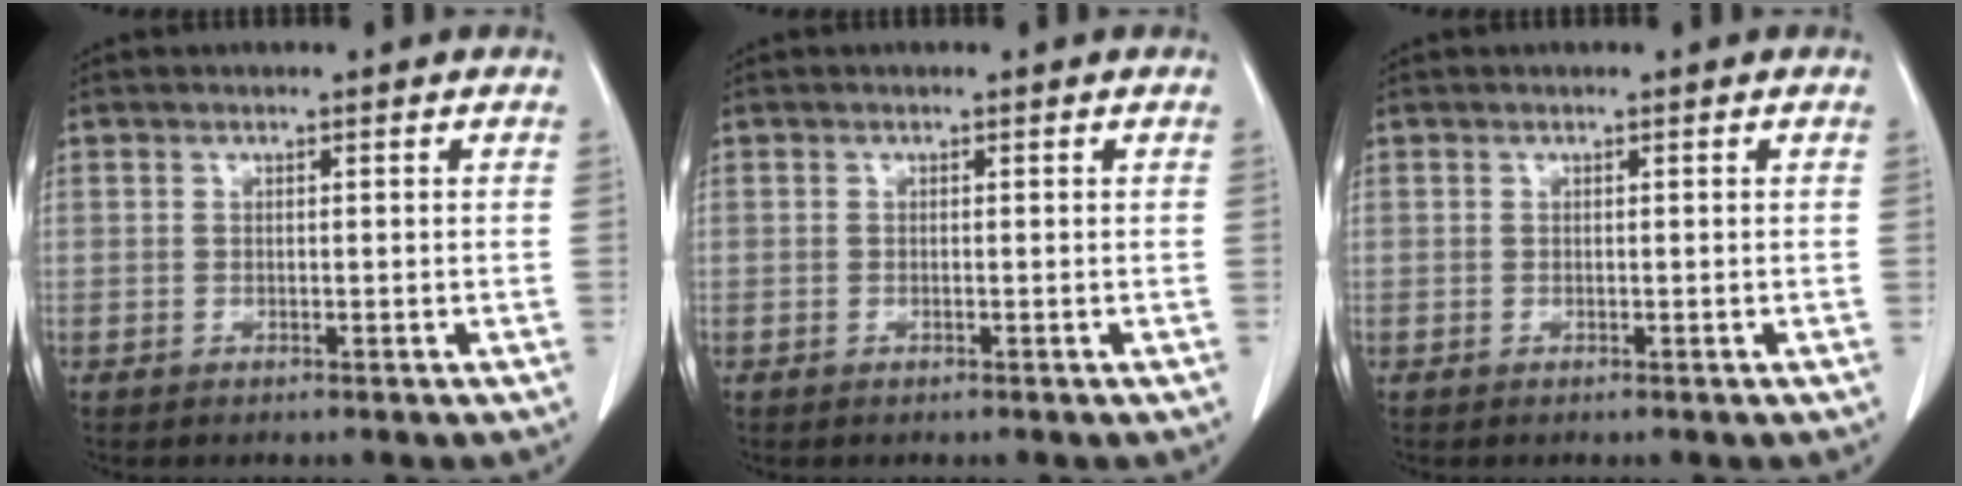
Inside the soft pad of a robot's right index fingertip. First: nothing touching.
{"total": 0.0}
{"total": 0.0}